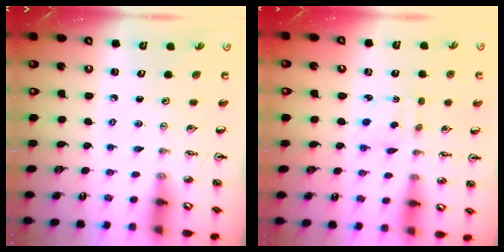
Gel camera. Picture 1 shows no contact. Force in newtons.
{"total": 2.9, "press": 2.8, "slide": 0.6}